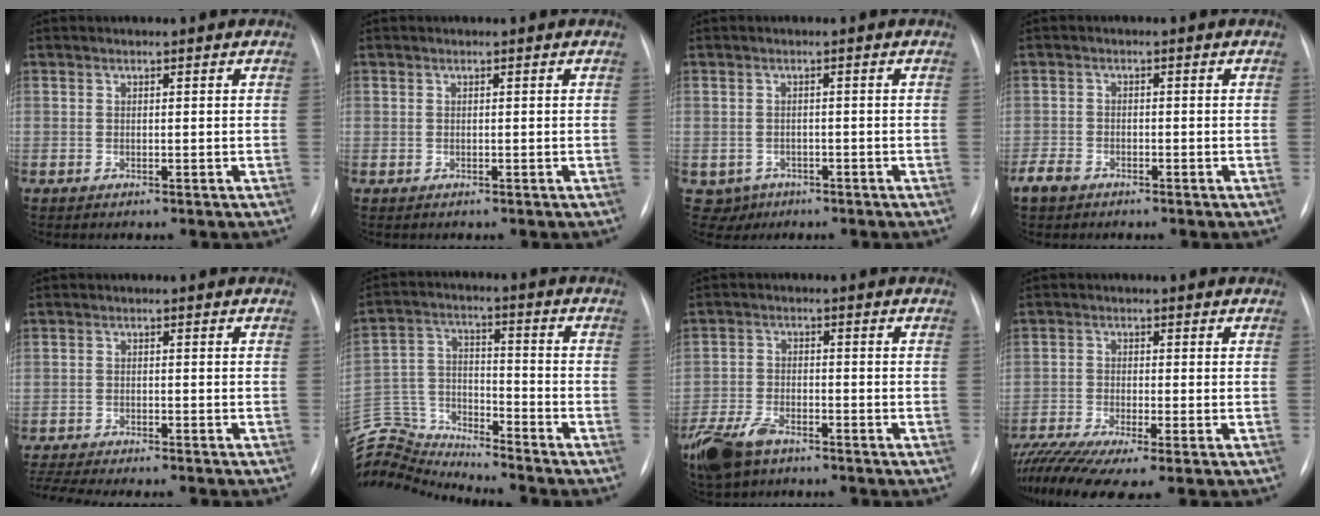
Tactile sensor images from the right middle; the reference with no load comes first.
{"total": 0.0}
{"total": 3.0, "force": [-1.6, 2.5, 0.1], "torque": [-0.005, 0.005, -0.019]}
{"total": 2.8, "force": [-2.1, 1.5, 1.0], "torque": [-0.025, 0.000, -0.035]}
{"total": 11.7, "force": [-10.5, 1.1, 5.0], "torque": [-0.075, -0.007, -0.146]}
{"total": 15.1, "force": [-15.0, 1.8, 1.0], "torque": [-0.040, 0.044, -0.271]}
{"total": 8.2, "force": [-5.9, 3.7, 4.4], "torque": [-0.096, -0.013, -0.110]}
{"total": 9.1, "force": [-6.9, 0.5, 6.0], "torque": [-0.117, -0.017, -0.120]}